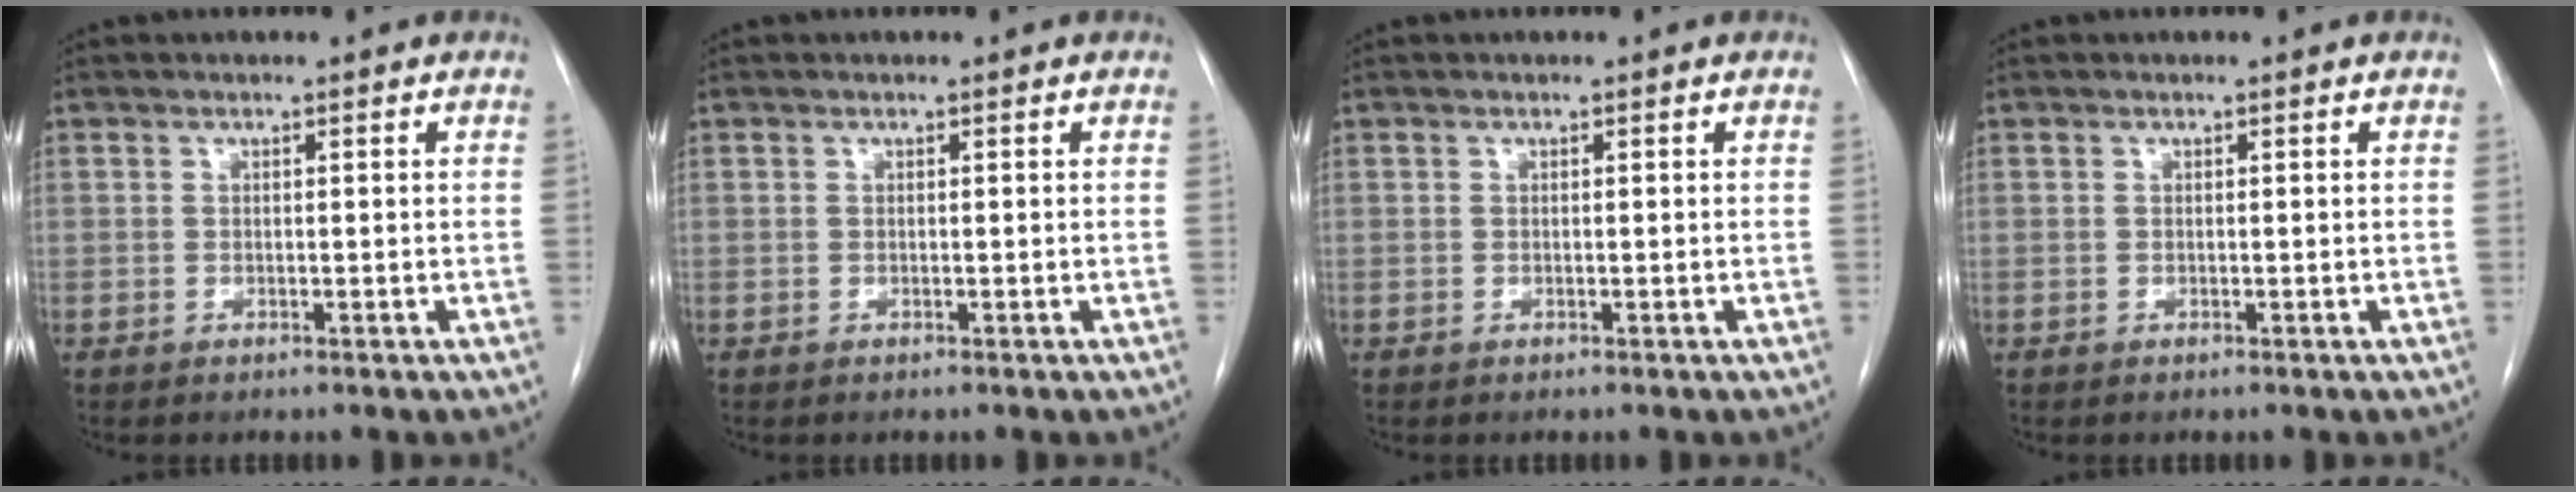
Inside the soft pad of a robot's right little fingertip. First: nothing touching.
{"total": 0.0}
{"total": 0.0}
{"total": 0.0}